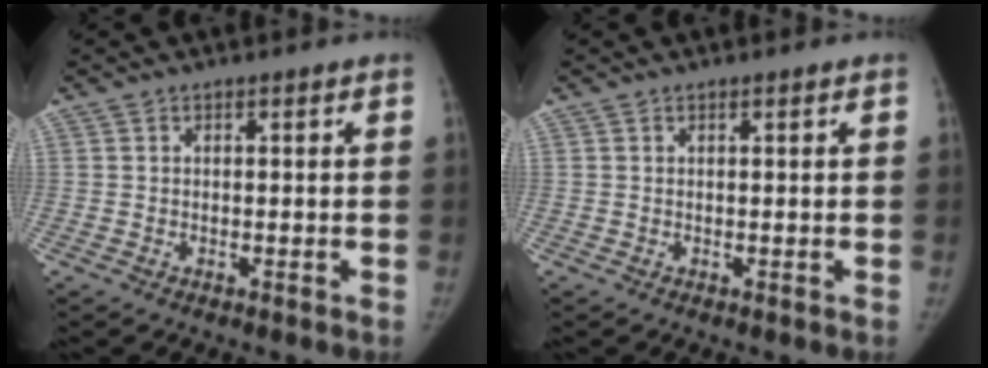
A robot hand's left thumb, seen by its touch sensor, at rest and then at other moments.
{"total": 0.0}